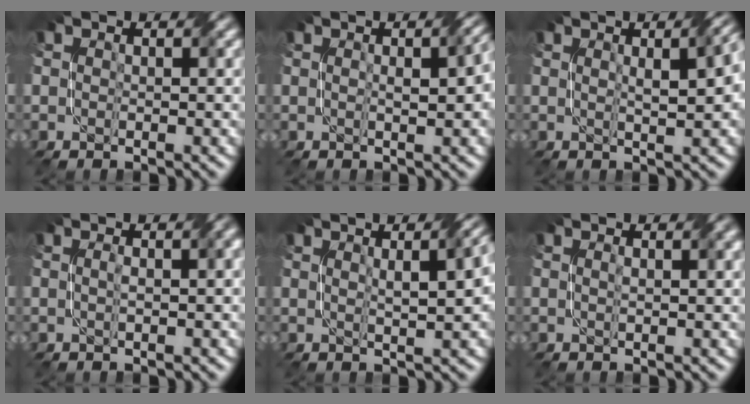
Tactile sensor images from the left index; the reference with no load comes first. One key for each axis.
{"total": 3.5, "fx": 0.5, "fy": 0.8, "fz": 3.4, "tx": -0.038, "ty": 0.010, "tz": 0.009}
{"total": 5.2, "fx": 1.3, "fy": 1.5, "fz": 4.8, "tx": -0.033, "ty": 0.021, "tz": 0.015}
{"total": 2.3, "fx": 0.2, "fy": 0.7, "fz": 2.2, "tx": -0.026, "ty": 0.008, "tz": 0.003}
{"total": 5.6, "fx": 1.5, "fy": 1.7, "fz": 5.1, "tx": -0.032, "ty": 0.024, "tz": 0.017}
{"total": 1.0, "fx": 0.4, "fy": 0.0, "fz": 0.9, "tx": -0.016, "ty": 0.007, "tz": 0.004}